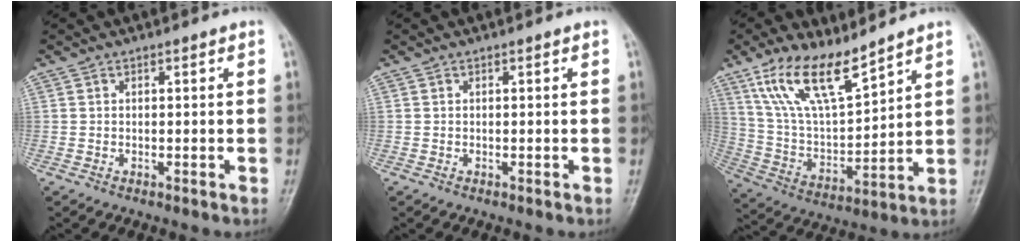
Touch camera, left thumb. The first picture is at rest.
{"total": 0.0}
{"total": 14.5, "force": [10.3, 4.5, 9.2], "torque": [-0.155, -0.051, 0.213]}